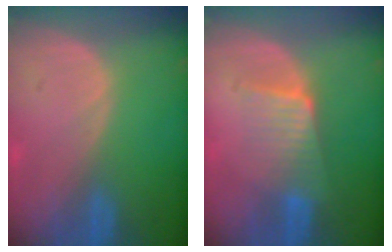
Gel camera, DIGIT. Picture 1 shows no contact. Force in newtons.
{"total": 5.7, "press": 5.4, "slide": 1.9}